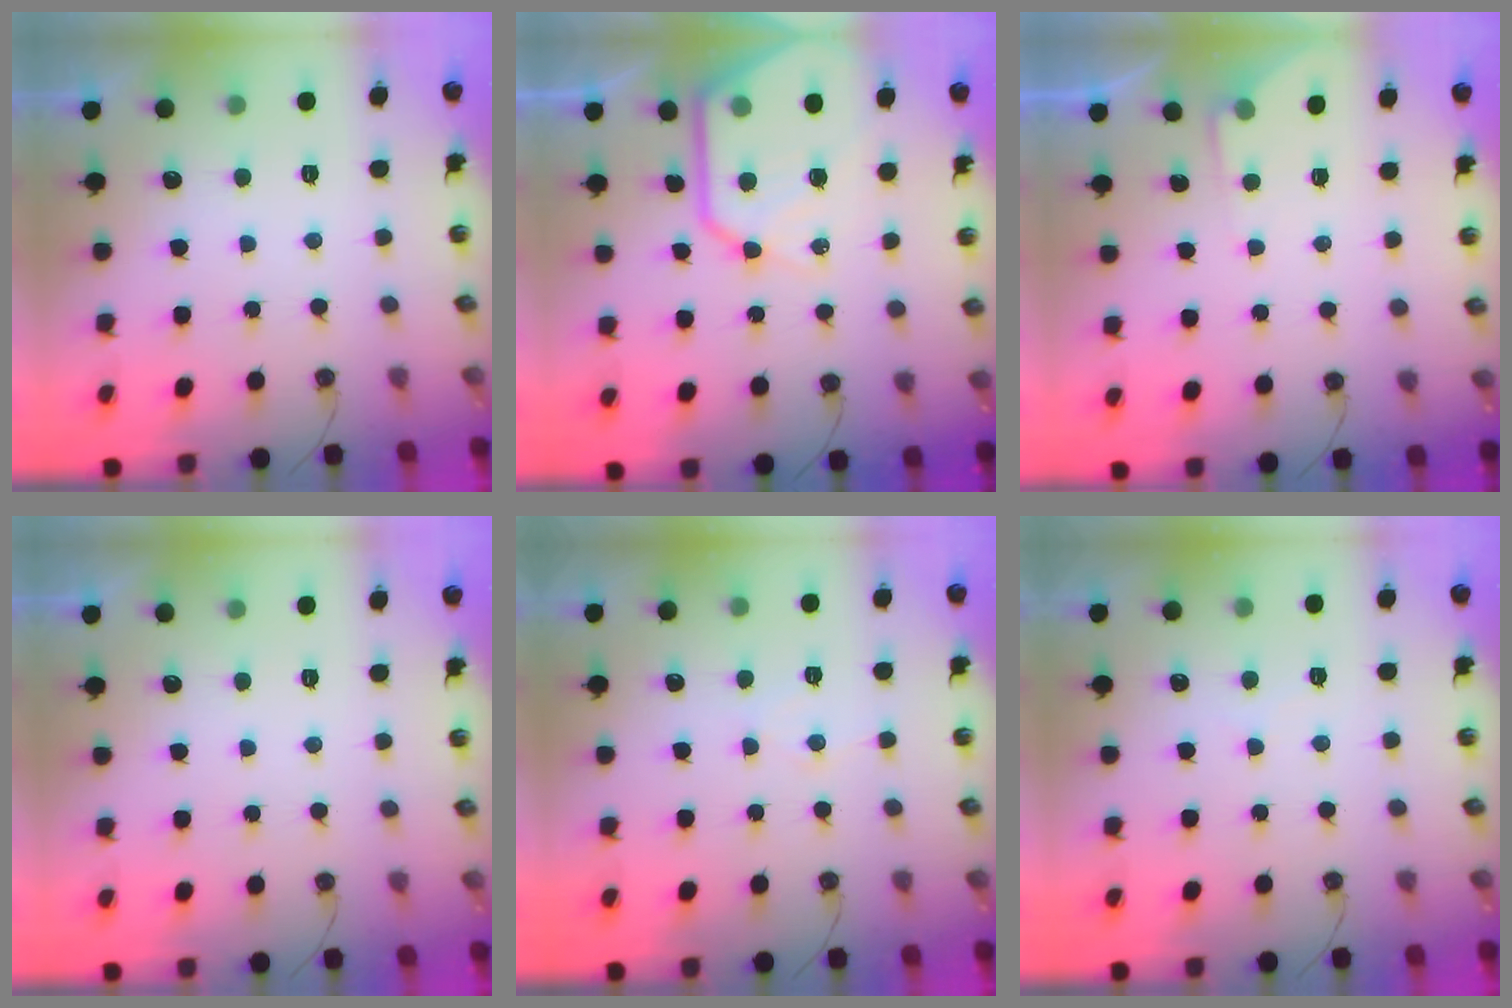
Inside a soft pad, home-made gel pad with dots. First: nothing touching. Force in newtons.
{"total": 17.9, "press": 17.8, "slide": 1.8}
{"total": 3.6, "press": 3.6, "slide": 0.6}
{"total": 0.0}
{"total": 5.2, "press": 5.2, "slide": 0.5}
{"total": 3.8, "press": 3.7, "slide": 0.5}